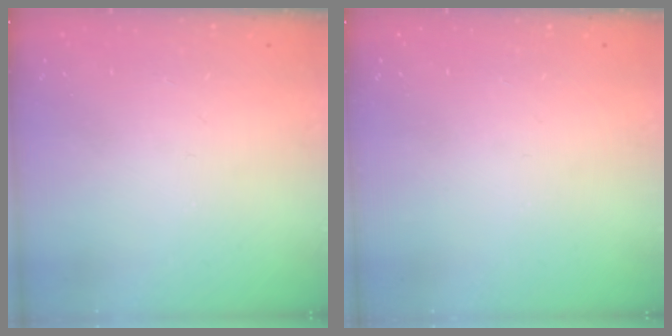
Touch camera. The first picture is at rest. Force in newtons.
{"total": 0.0}